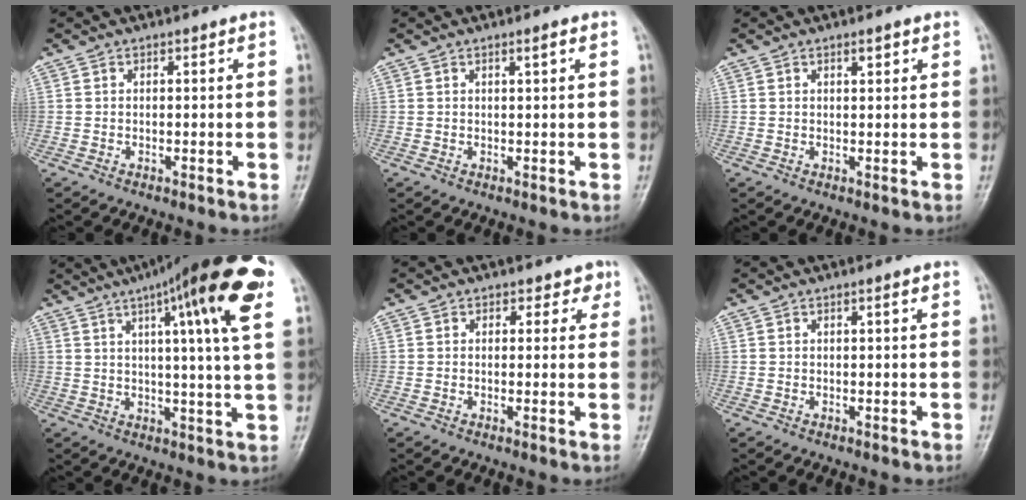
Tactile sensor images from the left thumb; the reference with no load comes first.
{"total": 1.2, "force": [0.6, 0.1, 1.0], "torque": [-0.017, -0.002, 0.010]}
{"total": 1.6, "force": [1.0, 0.6, 1.2], "torque": [-0.013, -0.003, 0.013]}
{"total": 20.1, "force": [9.6, 2.5, 17.5], "torque": [-0.246, -0.012, 0.124]}
{"total": 2.7, "force": [1.4, 2.1, 0.9], "torque": [0.019, -0.003, 0.009]}
{"total": 0.8, "force": [0.3, 0.1, 0.7], "torque": [-0.012, 0.001, 0.004]}